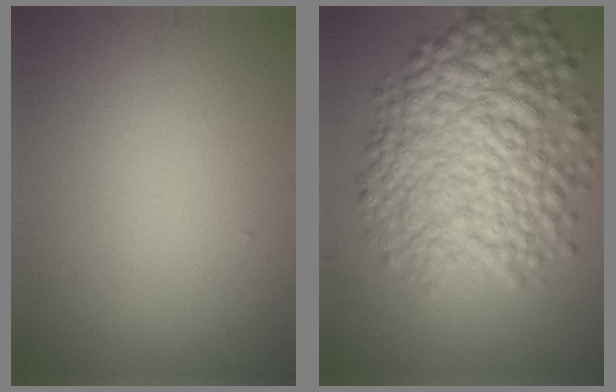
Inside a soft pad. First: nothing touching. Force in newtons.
{"total": 10.0, "press": 10.0, "slide": 0.2}